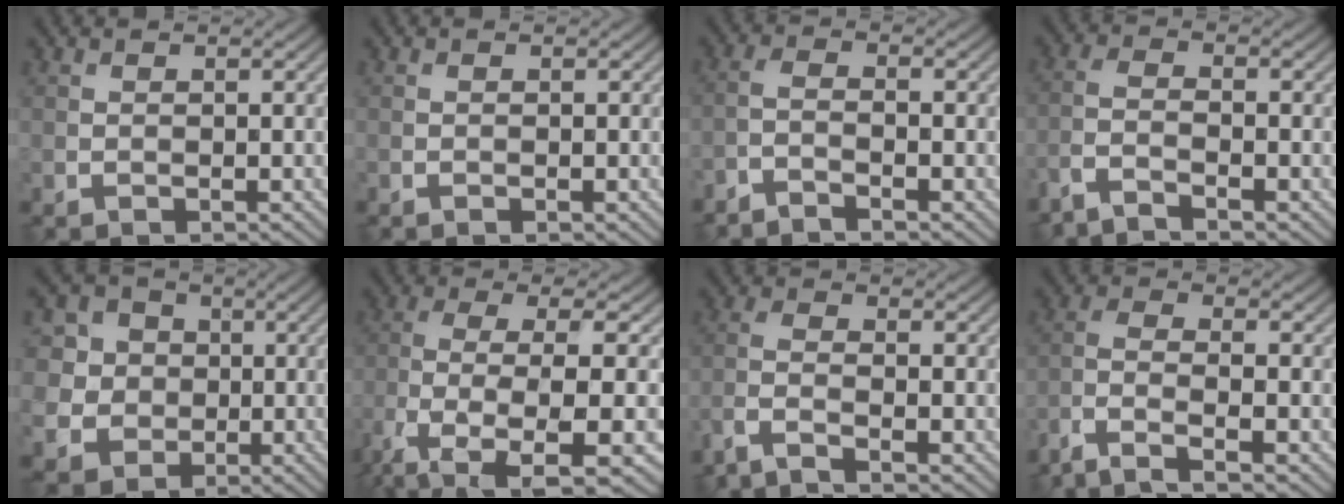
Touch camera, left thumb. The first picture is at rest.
{"total": 0.0}
{"total": 2.6, "force": [-2.1, 0.3, 1.4], "torque": [-0.028, -0.001, -0.053]}
{"total": 3.6, "force": [-2.9, 0.4, 2.0], "torque": [-0.041, -0.001, -0.072]}
{"total": 8.2, "force": [0.7, 7.6, 2.8], "torque": [-0.099, 0.005, -0.006]}
{"total": 11.1, "force": [-5.3, 3.2, 9.2], "torque": [-0.180, -0.021, -0.088]}
{"total": 3.6, "force": [-2.6, 0.5, 2.4], "torque": [-0.052, -0.004, -0.070]}
{"total": 5.3, "force": [-3.7, 0.9, 3.7], "torque": [-0.070, -0.003, -0.088]}